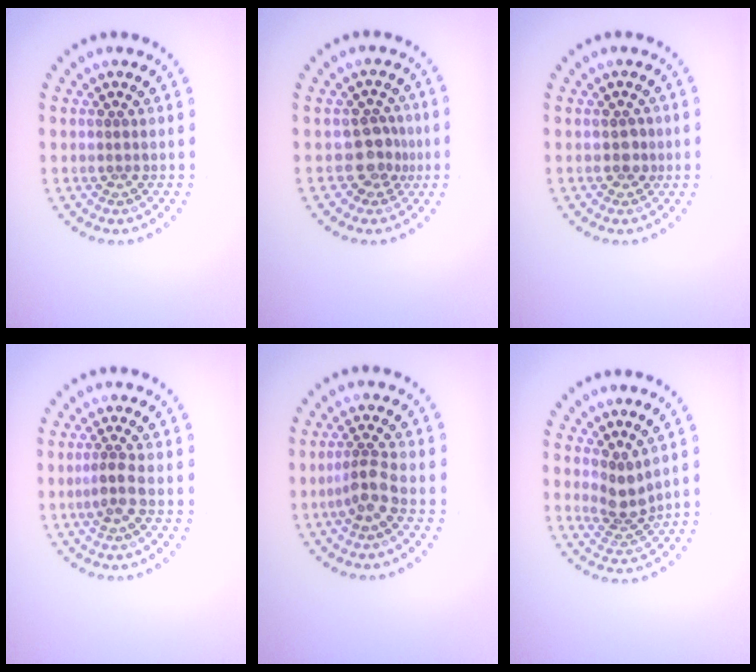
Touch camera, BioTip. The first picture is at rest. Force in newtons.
{"total": 2.7, "press": 2.2, "slide": 1.5}
{"total": 1.2, "press": 1.2, "slide": 0.3}
{"total": 1.8, "press": 1.4, "slide": 1.2}
{"total": 2.4, "press": 1.8, "slide": 1.5}
{"total": 2.5, "press": 1.9, "slide": 1.7}